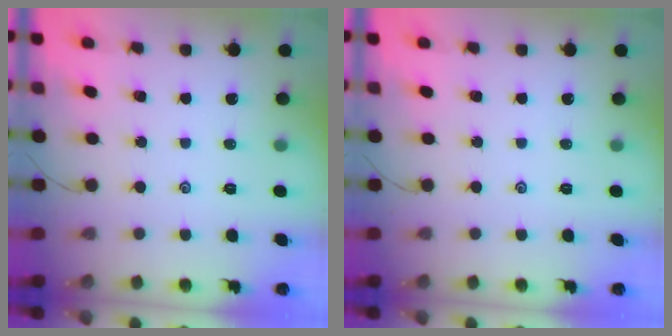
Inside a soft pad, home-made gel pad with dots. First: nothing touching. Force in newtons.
{"total": 0.0}